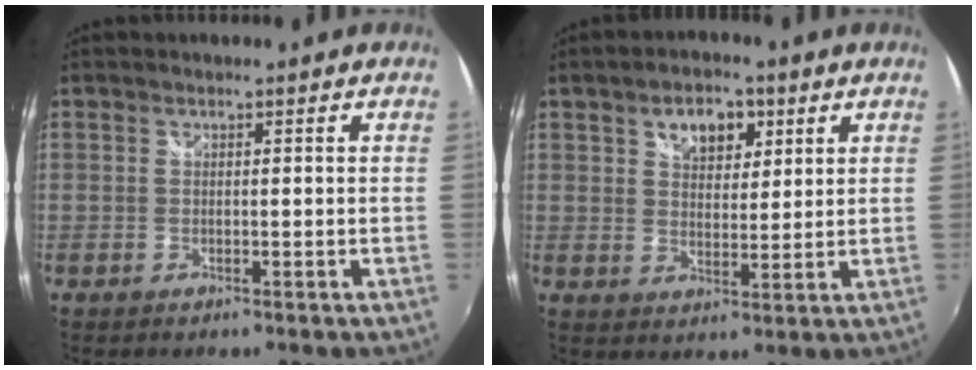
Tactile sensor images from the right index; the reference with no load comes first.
{"total": 7.2, "force": [3.6, 4.4, 4.4], "torque": [-0.068, 0.017, 0.059]}